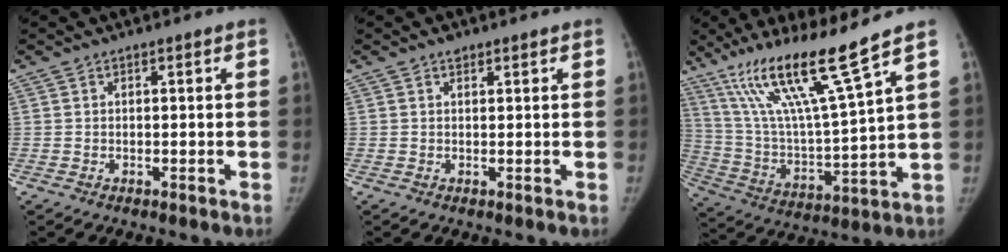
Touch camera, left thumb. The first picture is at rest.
{"total": 1.3, "force": [1.0, 0.7, 0.5], "torque": [-0.002, -0.005, 0.013]}
{"total": 19.0, "force": [12.5, 0.3, 14.2], "torque": [-0.247, -0.063, 0.235]}